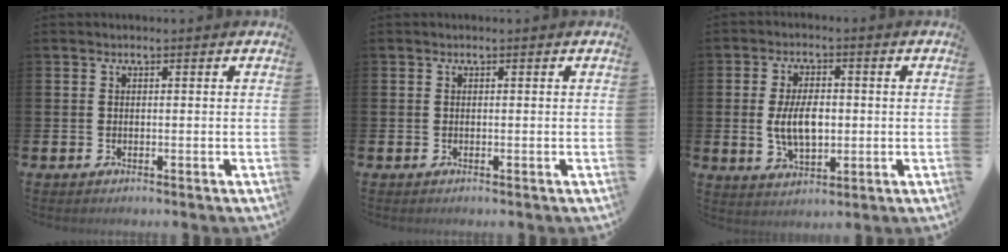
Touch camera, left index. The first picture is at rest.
{"total": 0.0}
{"total": 6.3, "force": [0.0, 3.4, 5.3], "torque": [-0.095, 0.003, -0.003]}